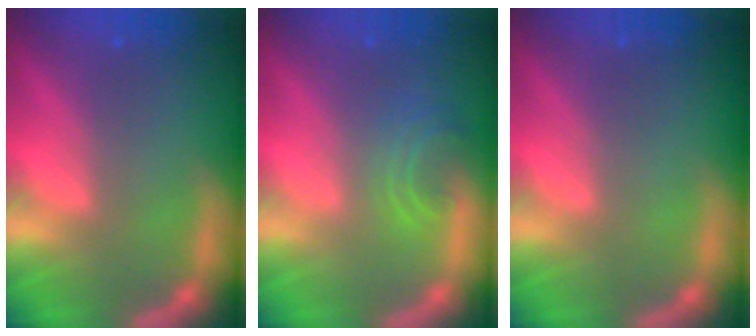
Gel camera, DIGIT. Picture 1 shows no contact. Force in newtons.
{"total": 2.9}
{"total": 0.0}